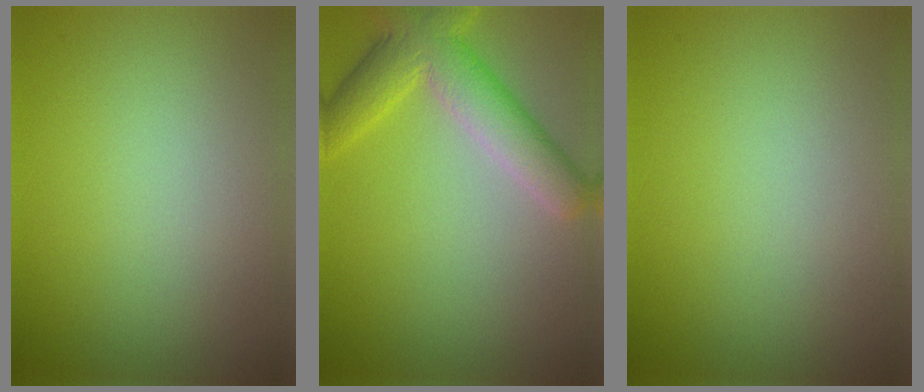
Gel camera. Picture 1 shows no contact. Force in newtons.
{"total": 5.8, "press": 5.8, "slide": 0.3}
{"total": 0.0}